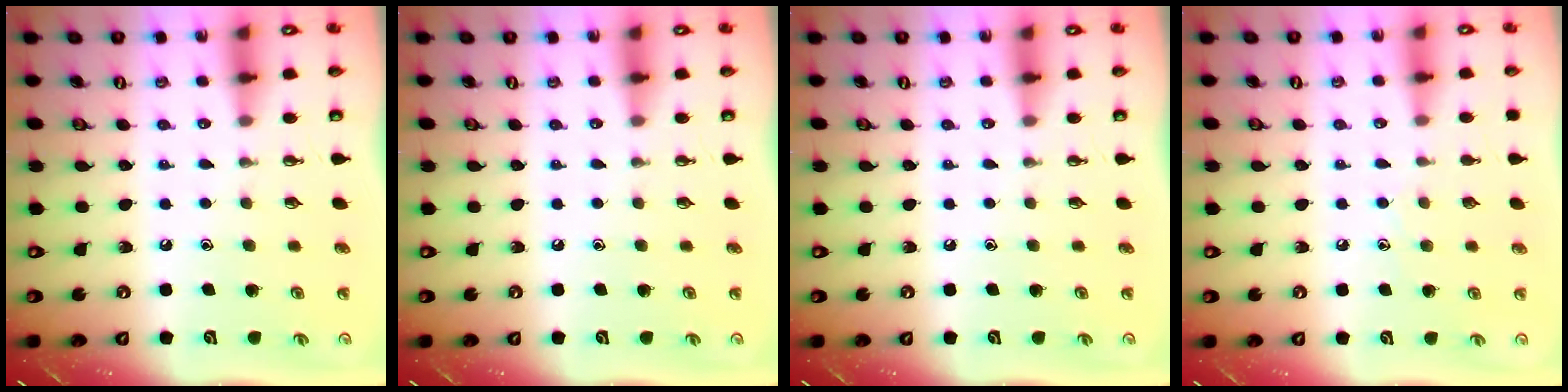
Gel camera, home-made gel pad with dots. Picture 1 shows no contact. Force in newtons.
{"total": 0.0}
{"total": 0.0}
{"total": 5.9, "press": 5.9, "slide": 0.6}